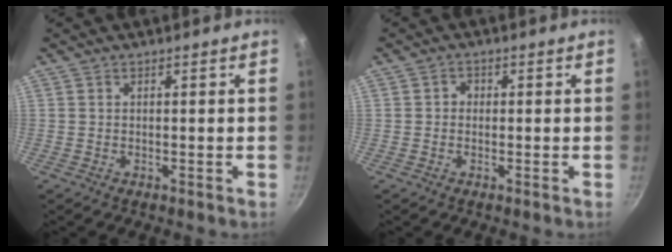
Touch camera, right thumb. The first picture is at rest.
{"total": 1.6, "force": [-0.1, 1.4, 0.6], "torque": [-0.004, 0.004, -0.005]}